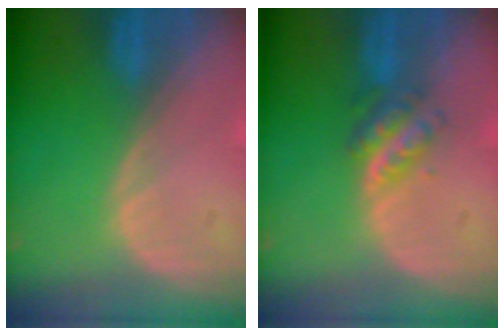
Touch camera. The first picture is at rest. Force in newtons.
{"total": 4.8, "press": 4.4, "slide": 1.9}